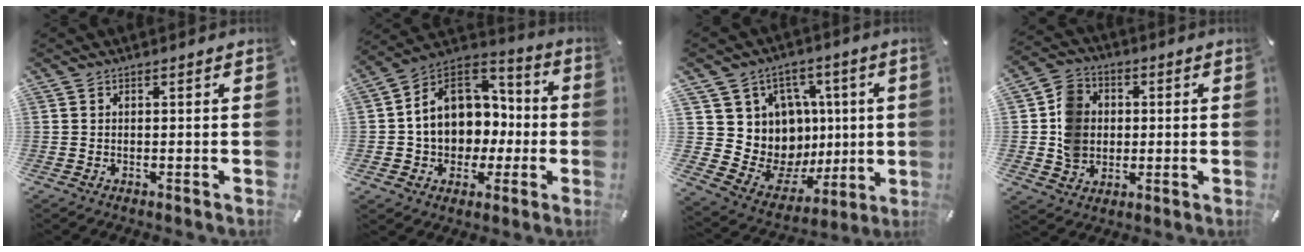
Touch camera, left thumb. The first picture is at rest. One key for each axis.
{"total": 12.7, "fx": -0.1, "fy": 11.5, "fz": 5.3, "tx": -0.111, "ty": -0.007, "tz": 0.006}
{"total": 11.8, "fx": 1.4, "fy": 11.6, "fz": 1.4, "tx": -0.013, "ty": -0.041, "tz": 0.058}
{"total": 9.9, "fx": 0.1, "fy": 9.0, "fz": 4.2, "tx": -0.066, "ty": 0.017, "tz": 0.007}